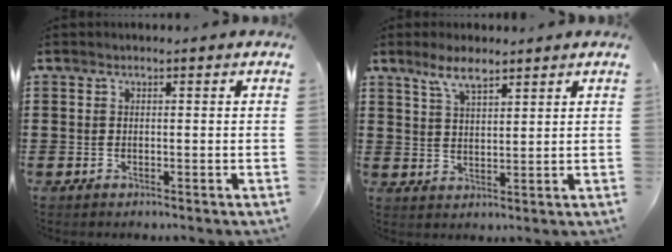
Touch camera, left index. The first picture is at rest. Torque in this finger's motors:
{"motor_torque": [0.47, -0.46, 0.12, 0.04]}